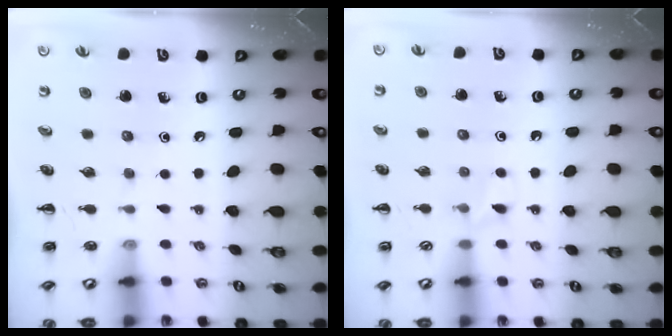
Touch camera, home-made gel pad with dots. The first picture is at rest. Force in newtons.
{"total": 6.1, "press": 5.8, "slide": 2.0}